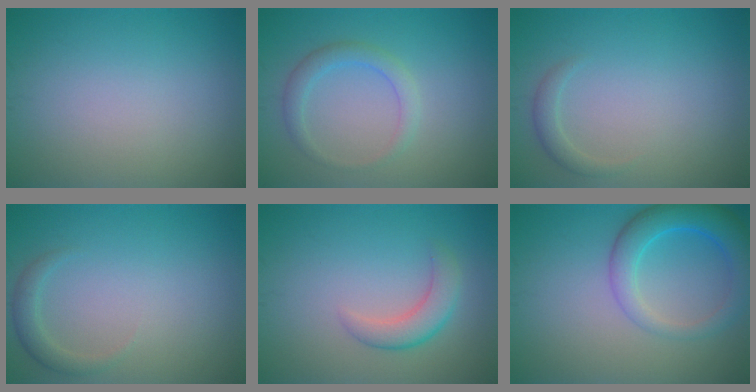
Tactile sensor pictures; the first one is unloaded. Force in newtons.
{"total": 2.2, "press": 2.2, "slide": 0.1}
{"total": 1.2, "press": 1.2, "slide": 0.1}
{"total": 1.6, "press": 1.6, "slide": 0.2}
{"total": 2.8, "press": 2.8, "slide": 0.2}
{"total": 4.9, "press": 4.9, "slide": 0.4}